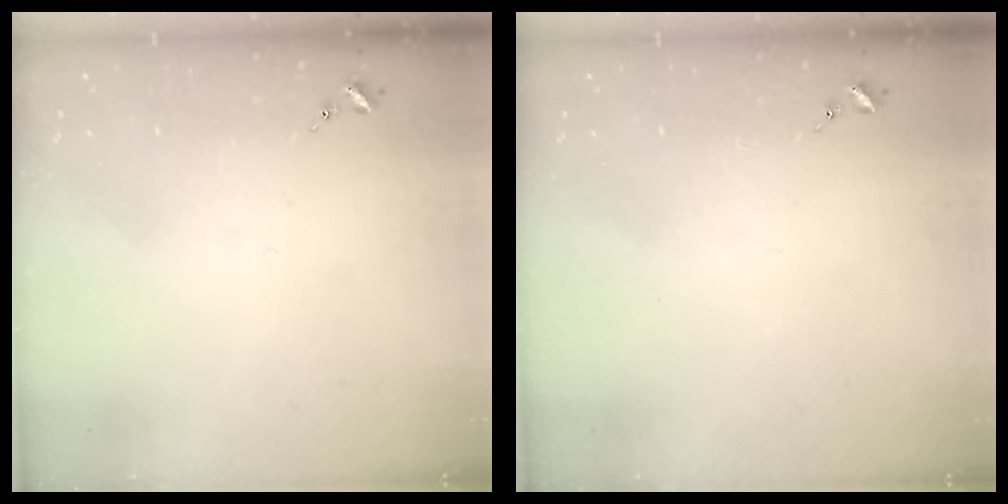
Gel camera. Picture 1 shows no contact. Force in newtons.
{"total": 0.0}